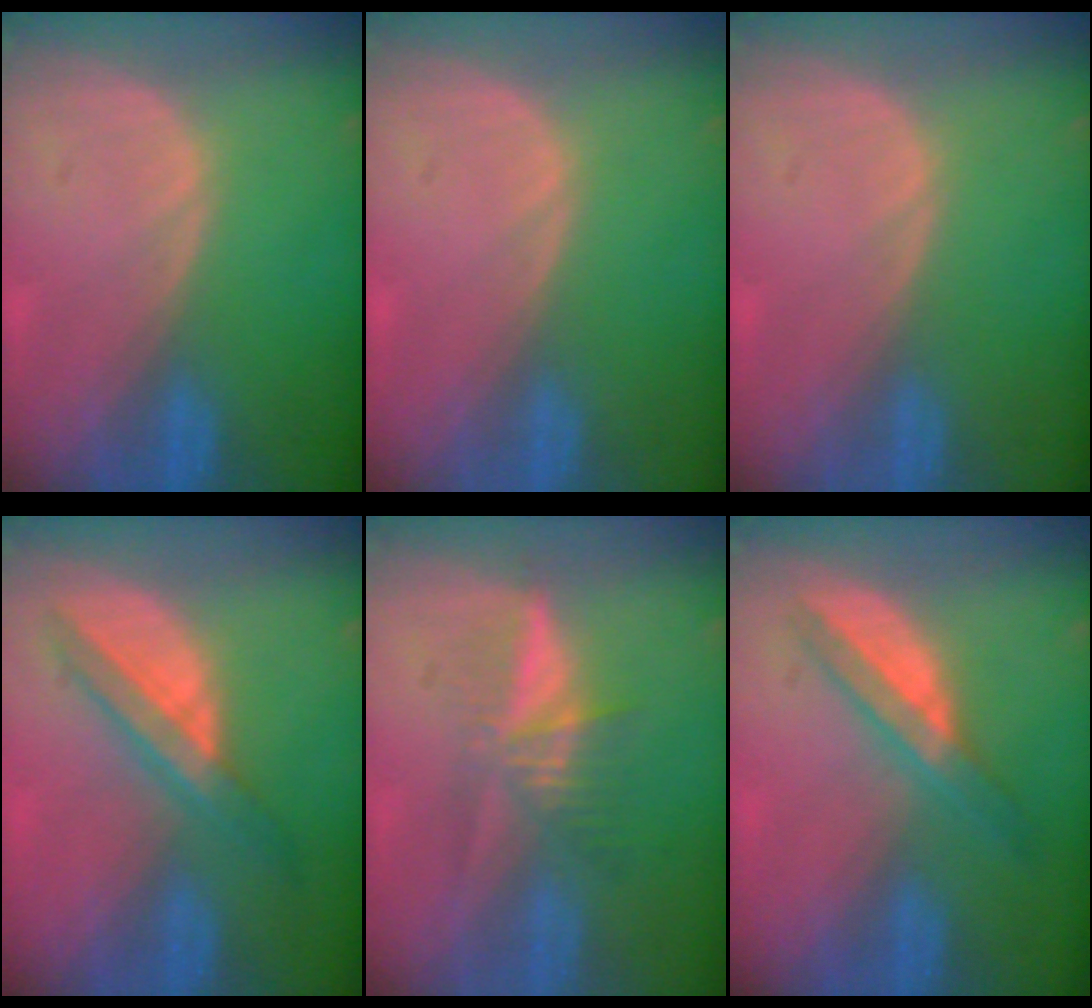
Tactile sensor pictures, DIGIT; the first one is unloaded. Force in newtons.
{"total": 0.0}
{"total": 0.0}
{"total": 5.8, "press": 5.6, "slide": 1.3}
{"total": 5.2, "press": 5.1, "slide": 1.0}
{"total": 5.8, "press": 5.2, "slide": 2.5}